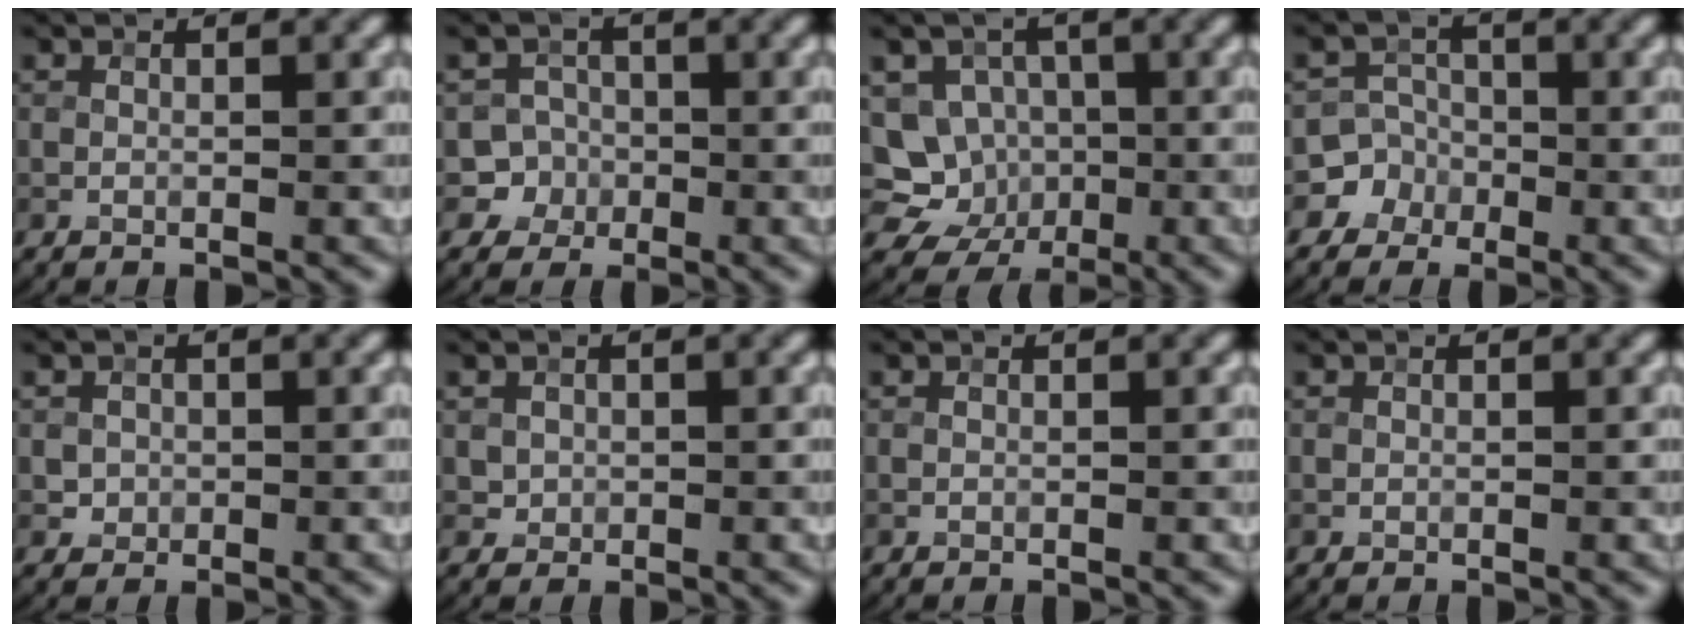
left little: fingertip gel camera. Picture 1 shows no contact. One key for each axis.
{"total": 4.3, "fx": -1.2, "fy": 4.1, "fz": 0.1, "tx": 0.026, "ty": 0.009, "tz": -0.035}
{"total": 6.9, "fx": -1.3, "fy": 6.5, "fz": 2.2, "tx": -0.028, "ty": 0.017, "tz": -0.047}
{"total": 5.1, "fx": -2.1, "fy": 4.6, "fz": -0.3, "tx": 0.034, "ty": 0.006, "tz": -0.054}
{"total": 1.2, "fx": 0.1, "fy": 1.2, "fz": 0.0, "tx": 0.010, "ty": -0.001, "tz": 0.002}
{"total": 1.3, "fx": 0.3, "fy": 1.2, "fz": 0.2, "tx": 0.004, "ty": -0.004, "tz": 0.005}
{"total": 0.0}
{"total": 0.0}